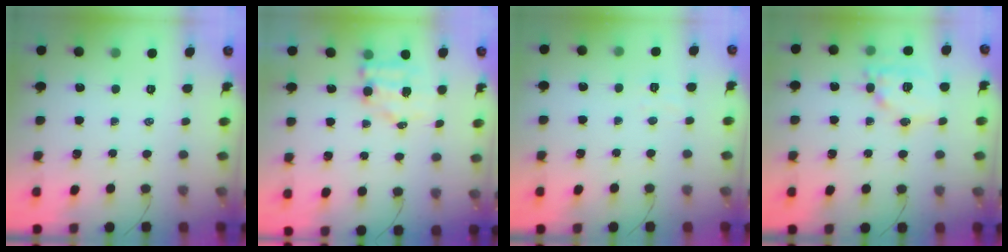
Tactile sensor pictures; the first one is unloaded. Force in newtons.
{"total": 6.2, "press": 6.2, "slide": 0.7}
{"total": 2.5, "press": 2.4, "slide": 0.8}
{"total": 12.2, "press": 12.1, "slide": 1.4}